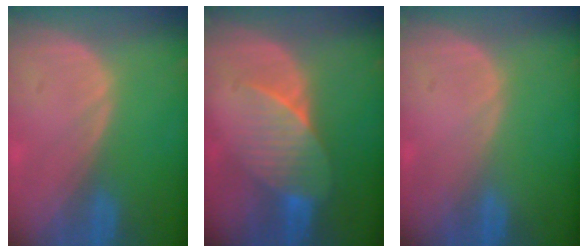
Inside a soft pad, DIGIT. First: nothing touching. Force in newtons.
{"total": 7.3, "press": 6.8, "slide": 2.8}
{"total": 0.0}